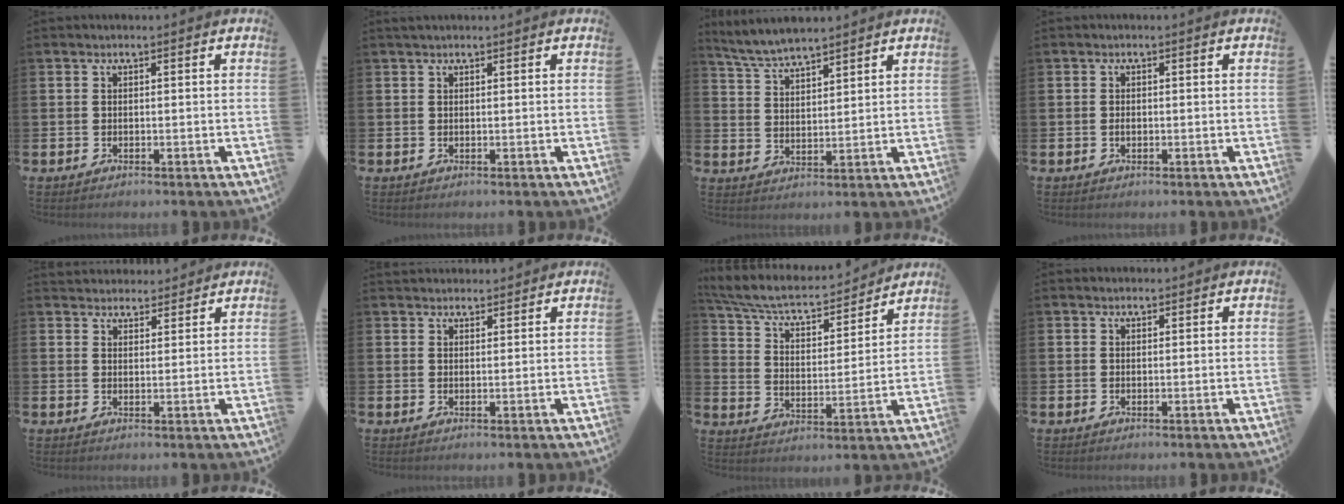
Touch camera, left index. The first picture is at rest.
{"total": 0.8, "force": [0.7, 0.2, 0.4], "torque": [-0.008, 0.003, 0.012]}
{"total": 5.4, "force": [5.3, 0.5, 1.0], "torque": [-0.041, -0.021, 0.097]}
{"total": 0.7, "force": [-0.2, 0.4, 0.5], "torque": [-0.005, -0.001, -0.005]}
{"total": 3.9, "force": [3.8, 0.9, -0.4], "torque": [0.000, -0.020, 0.069]}
{"total": 2.4, "force": [2.3, 0.6, -0.1], "torque": [0.008, -0.009, 0.040]}
{"total": 7.7, "force": [6.9, 2.1, 2.7], "torque": [-0.092, -0.049, 0.116]}
{"total": 1.0, "force": [0.9, 0.3, 0.1], "torque": [0.004, 0.000, 0.015]}